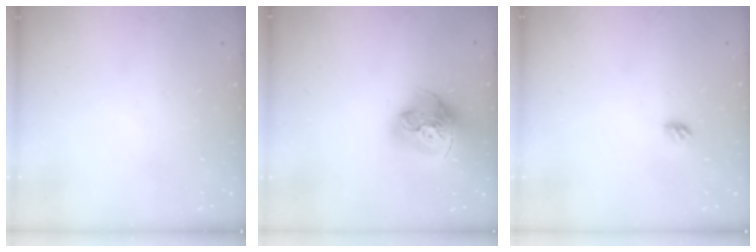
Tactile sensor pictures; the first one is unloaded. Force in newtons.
{"total": 17.4, "press": 17.3, "slide": 1.8}
{"total": 4.5, "press": 4.4, "slide": 0.9}